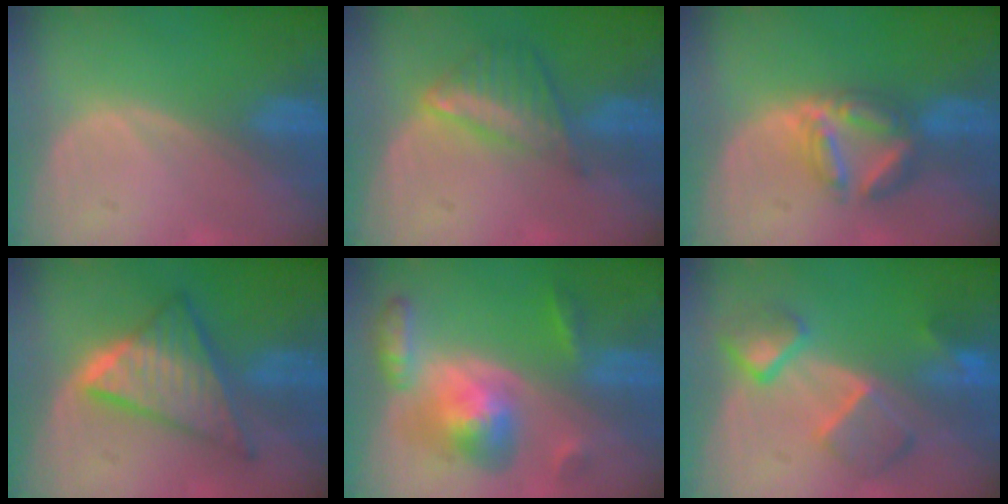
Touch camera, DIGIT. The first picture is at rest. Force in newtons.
{"total": 6.1, "press": 5.4, "slide": 2.9}
{"total": 5.8, "press": 5.8, "slide": 0.2}
{"total": 9.0, "press": 9.0, "slide": 0.7}
{"total": 8.2, "press": 8.2, "slide": 0.6}
{"total": 7.3, "press": 6.8, "slide": 2.4}